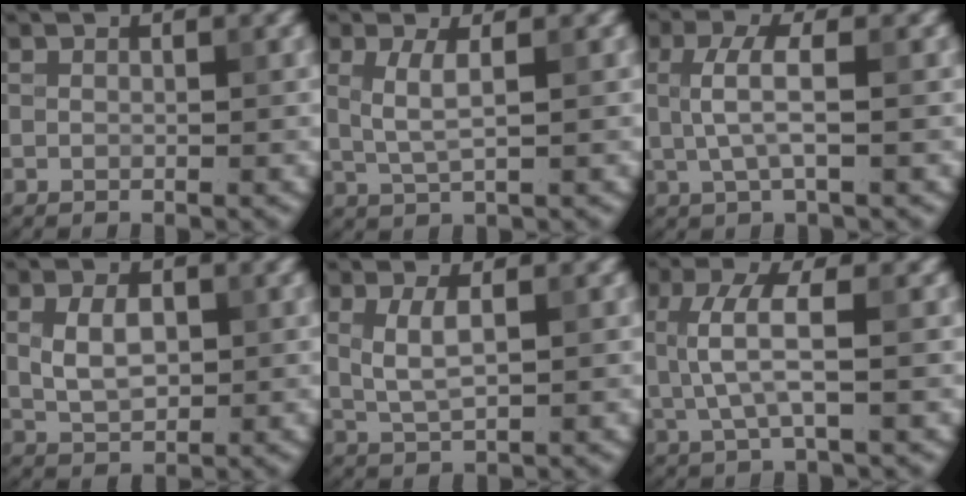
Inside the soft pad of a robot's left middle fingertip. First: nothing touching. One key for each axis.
{"total": 2.4, "fx": 0.5, "fy": 0.5, "fz": 2.3, "tx": -0.051, "ty": -0.002, "tz": 0.012}
{"total": 3.2, "fx": 0.2, "fy": 0.7, "fz": 3.1, "tx": -0.068, "ty": 0.003, "tz": 0.004}
{"total": 3.5, "fx": 0.4, "fy": 2.2, "fz": 2.7, "tx": -0.060, "ty": 0.001, "tz": 0.009}
{"total": 2.6, "fx": 0.5, "fy": 0.9, "fz": 2.4, "tx": -0.055, "ty": 0.000, "tz": 0.011}
{"total": 4.0, "fx": 0.4, "fy": 1.0, "fz": 3.8, "tx": -0.083, "ty": 0.003, "tz": 0.009}